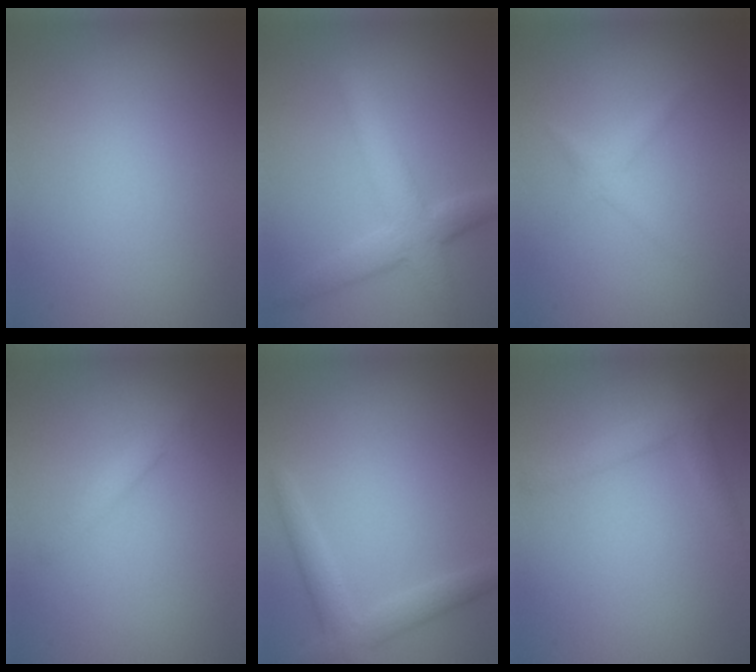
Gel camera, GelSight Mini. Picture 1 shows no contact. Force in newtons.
{"total": 4.3, "press": 4.3, "slide": 0.2}
{"total": 1.3, "press": 1.3, "slide": 0.0}
{"total": 1.7, "press": 1.7, "slide": 0.1}
{"total": 2.7, "press": 2.7, "slide": 0.1}
{"total": 2.3, "press": 2.3, "slide": 0.1}